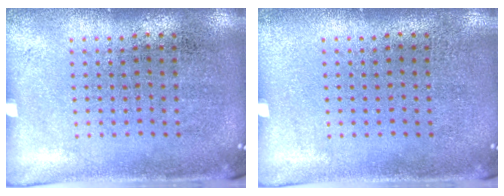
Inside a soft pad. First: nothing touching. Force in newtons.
{"total": 0.0}